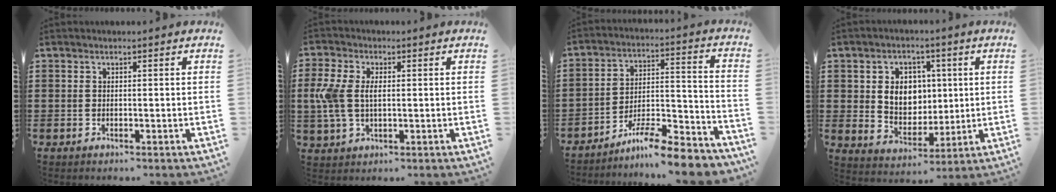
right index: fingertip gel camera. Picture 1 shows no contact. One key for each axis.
{"total": 6.0, "fx": 0.3, "fy": 3.5, "fz": 4.9, "tx": -0.134, "ty": -0.002, "tz": -0.005}
{"total": 9.3, "fx": -8.4, "fy": 0.5, "fz": 4.1, "tx": -0.058, "ty": 0.017, "tz": -0.160}
{"total": 6.8, "fx": 1.3, "fy": 5.8, "fz": 3.3, "tx": -0.073, "ty": 0.013, "tz": 0.020}